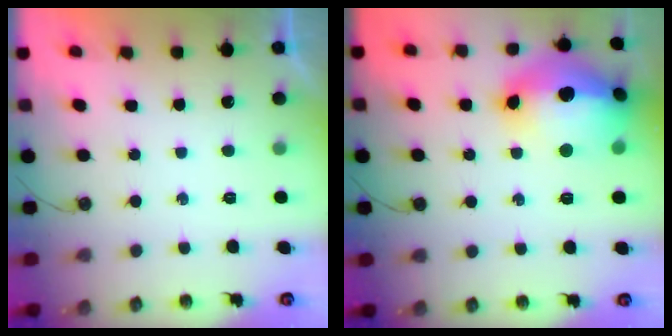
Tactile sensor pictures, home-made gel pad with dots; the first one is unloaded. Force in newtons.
{"total": 24.8, "press": 23.6, "slide": 7.5}